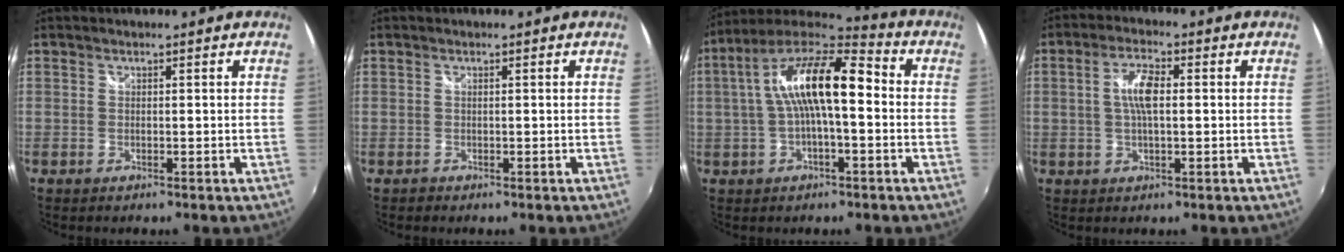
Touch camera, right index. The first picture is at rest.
{"total": 0.8, "force": [-0.3, 0.7, -0.1], "torque": [0.000, 0.002, -0.003]}
{"total": 15.4, "force": [0.8, 4.6, 14.6], "torque": [-0.267, 0.025, 0.004]}
{"total": 5.6, "force": [0.5, 1.8, 5.2], "torque": [-0.100, 0.009, 0.010]}